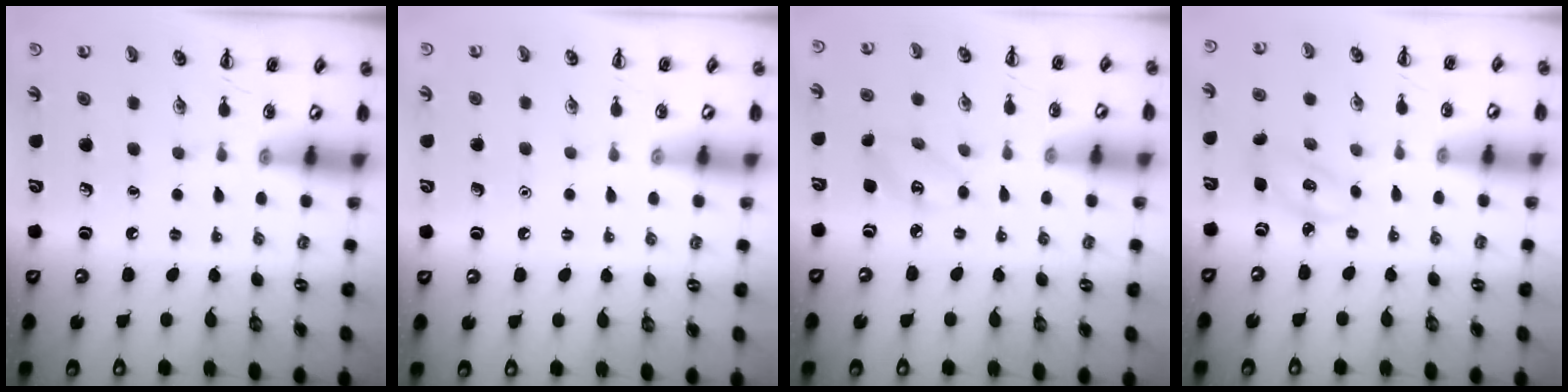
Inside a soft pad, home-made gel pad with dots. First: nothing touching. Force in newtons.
{"total": 1.5, "press": 1.5, "slide": 0.1}
{"total": 3.4, "press": 3.3, "slide": 0.9}
{"total": 2.6, "press": 2.5, "slide": 0.6}